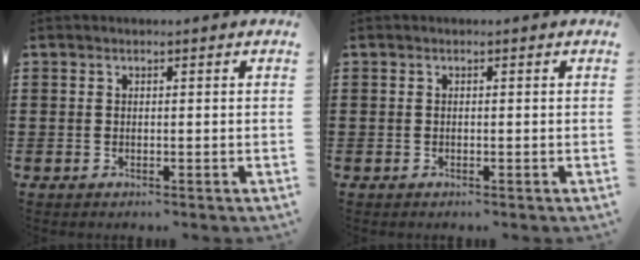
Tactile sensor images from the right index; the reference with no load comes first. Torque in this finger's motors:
{"motor_torque": [-0.79, 1.35, -0.09, -0.01]}